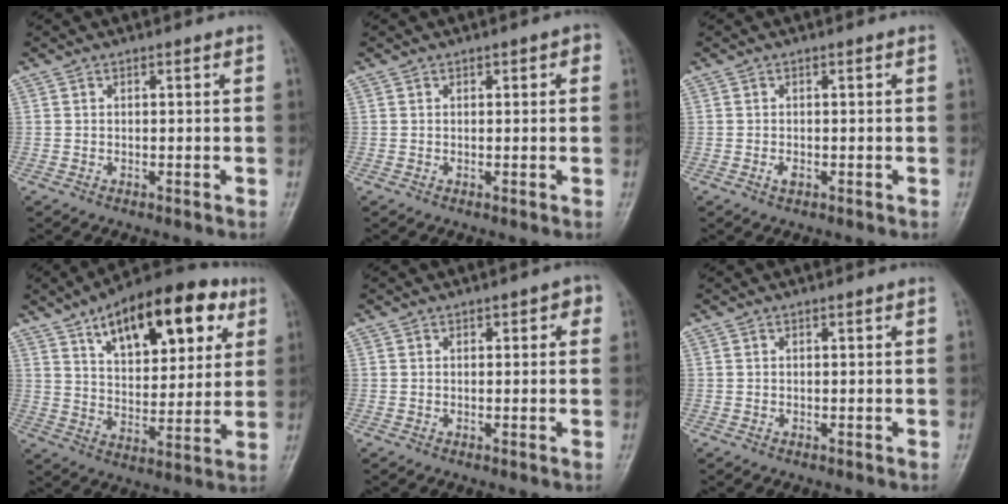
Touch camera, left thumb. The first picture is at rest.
{"total": 1.8, "force": [0.6, 0.9, 1.4], "torque": [-0.009, 0.002, 0.006]}
{"total": 1.2, "force": [-0.4, 0.6, 0.9], "torque": [-0.019, 0.002, -0.007]}
{"total": 21.1, "force": [10.1, 10.0, 15.6], "torque": [-0.192, -0.020, 0.158]}
{"total": 2.5, "force": [0.9, 1.4, 1.9], "torque": [-0.007, 0.002, 0.006]}
{"total": 0.0}